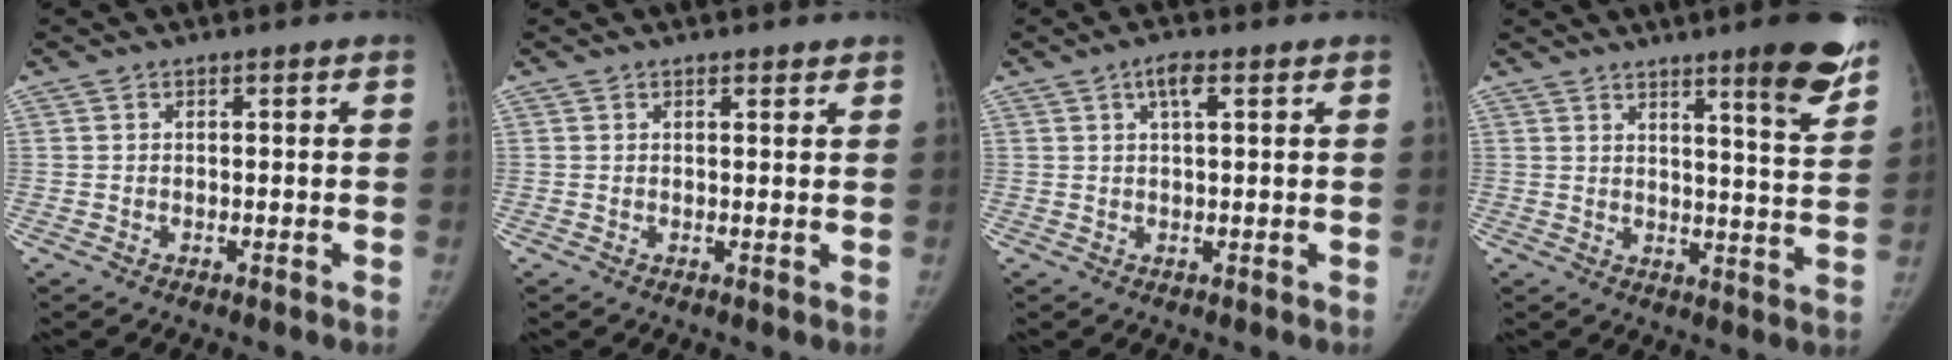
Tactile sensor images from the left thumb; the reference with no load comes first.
{"total": 1.3, "force": [1.1, 0.4, 0.6], "torque": [-0.006, -0.006, 0.015]}
{"total": 3.4, "force": [1.6, 1.0, 2.8], "torque": [-0.051, 0.004, 0.027]}
{"total": 11.6, "force": [7.8, 1.3, 8.5], "torque": [-0.090, -0.052, 0.104]}